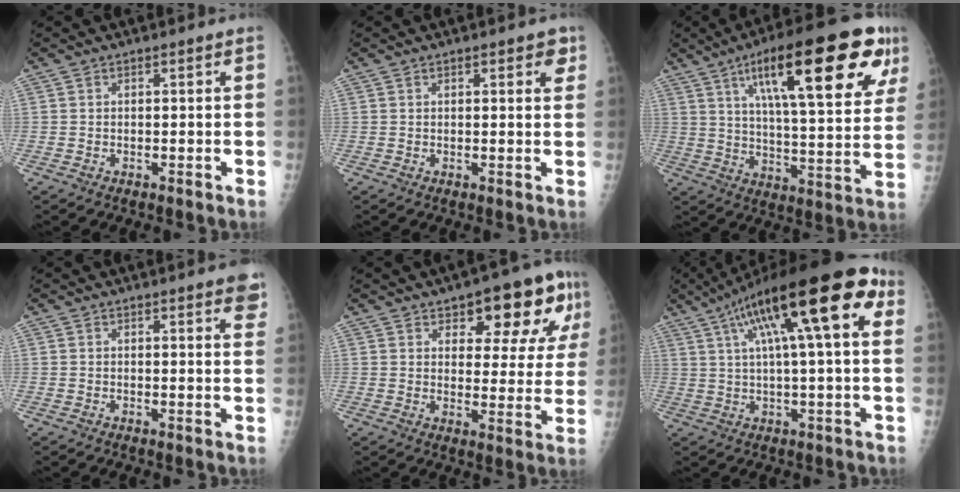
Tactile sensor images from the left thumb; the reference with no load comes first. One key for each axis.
{"total": 2.7, "fx": 1.4, "fy": 1.2, "fz": 2.0, "tx": -0.007, "ty": -0.004, "tz": 0.013}
{"total": 27.3, "fx": 12.9, "fy": 7.4, "fz": 22.8, "tx": -0.315, "ty": -0.015, "tz": 0.196}
{"total": 4.8, "fx": 3.1, "fy": 1.2, "fz": 3.4, "tx": -0.022, "ty": -0.006, "tz": 0.029}
{"total": 14.3, "fx": 7.8, "fy": 6.0, "fz": 10.4, "tx": -0.088, "ty": -0.027, "tz": 0.105}
{"total": 22.8, "fx": 8.1, "fy": 5.6, "fz": 20.5, "tx": -0.320, "ty": 0.033, "tz": 0.123}